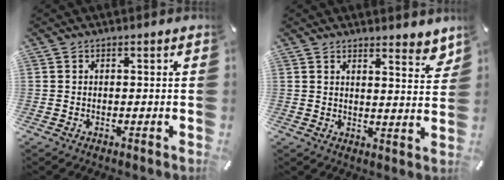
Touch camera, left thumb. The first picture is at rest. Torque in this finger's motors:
{"motor_torque": [0.32, -0.37, -0.03, -0.15, 0.00]}